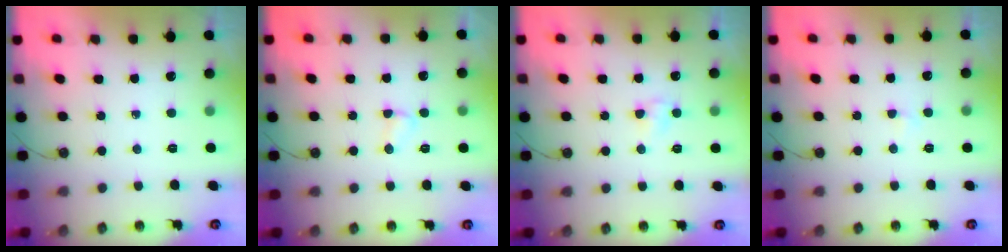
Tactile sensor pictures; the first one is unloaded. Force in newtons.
{"total": 2.6, "press": 2.6, "slide": 0.4}
{"total": 2.8, "press": 2.8, "slide": 0.3}
{"total": 2.3, "press": 2.3, "slide": 0.4}